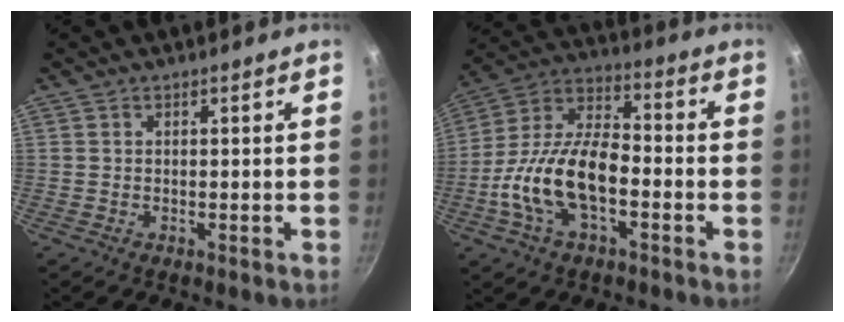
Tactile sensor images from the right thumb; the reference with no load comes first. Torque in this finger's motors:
{"motor_torque": [0.30, 0.30, 1.41, -0.87, 0.33]}